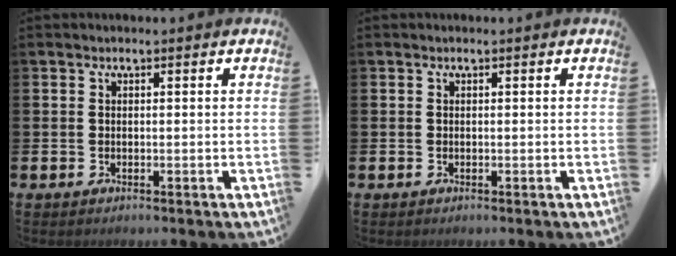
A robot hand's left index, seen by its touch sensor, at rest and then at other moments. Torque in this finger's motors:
{"motor_torque": [0.06, 0.06, -0.04, 0.01]}